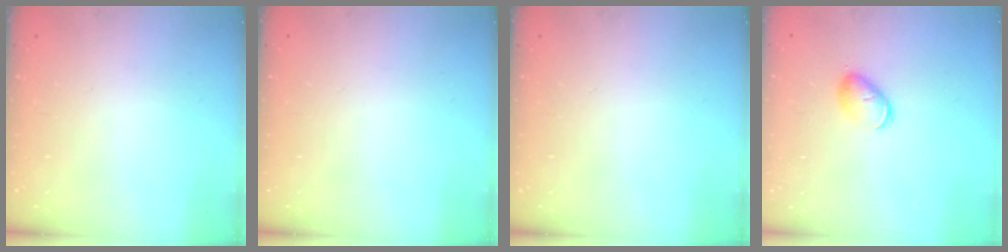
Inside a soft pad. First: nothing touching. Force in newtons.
{"total": 0.0}
{"total": 0.0}
{"total": 4.6, "press": 4.5, "slide": 0.8}